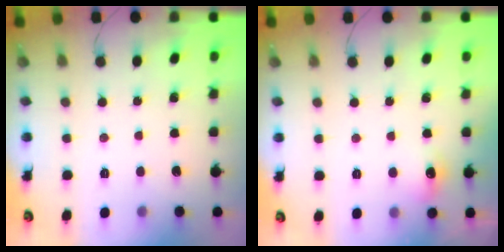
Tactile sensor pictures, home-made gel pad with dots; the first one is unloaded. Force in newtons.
{"total": 6.3, "press": 6.2, "slide": 1.2}